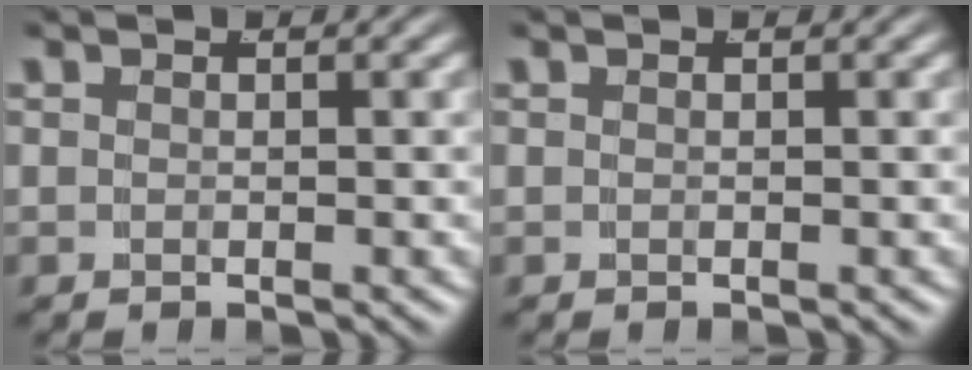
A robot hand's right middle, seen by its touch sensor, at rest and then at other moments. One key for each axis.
{"total": 0.0}